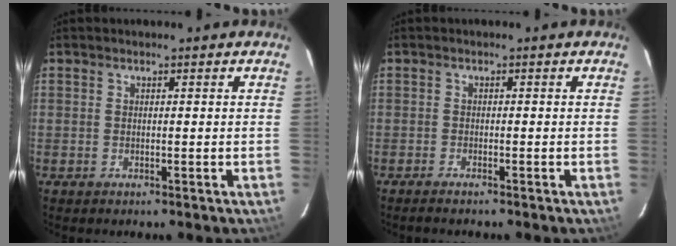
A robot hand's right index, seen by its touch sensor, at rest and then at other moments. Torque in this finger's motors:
{"motor_torque": [-0.01, 0.03, 0.06, 0.00]}